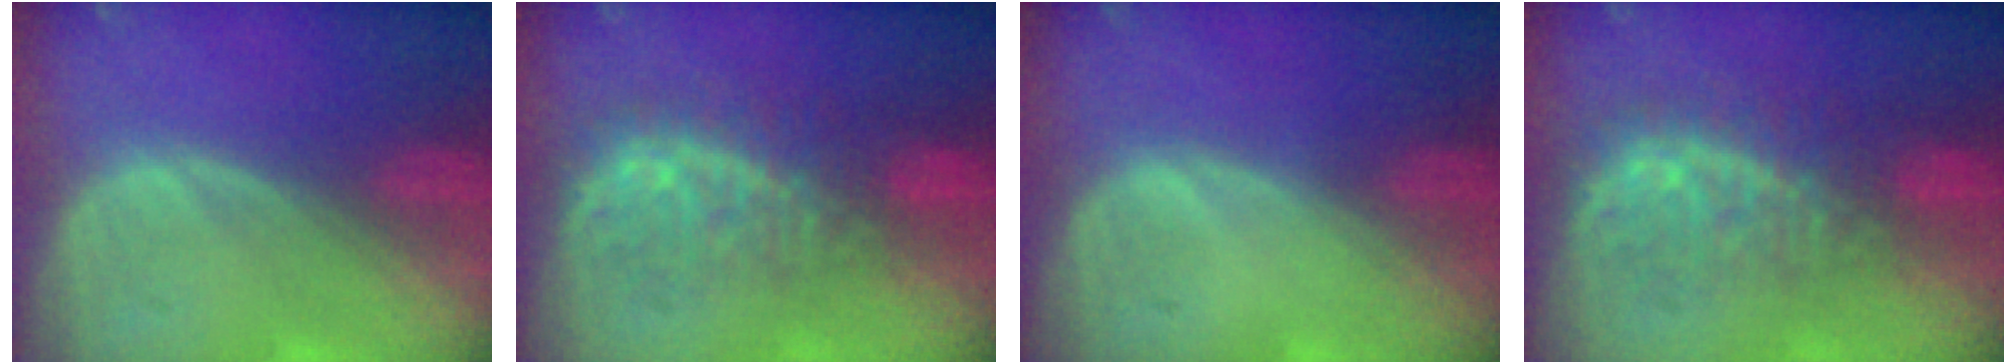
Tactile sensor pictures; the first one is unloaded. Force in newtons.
{"total": 8.4, "press": 8.4, "slide": 0.3}
{"total": 0.0}
{"total": 8.4, "press": 8.4, "slide": 0.3}